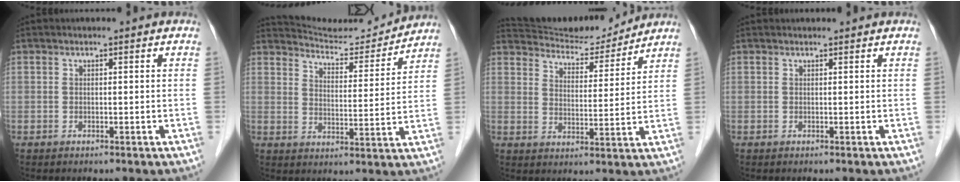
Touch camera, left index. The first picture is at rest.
{"total": 10.7, "force": [10.7, 0.1, 0.1], "torque": [-0.009, -0.009, 0.157]}
{"total": 12.2, "force": [11.9, 1.5, 1.9], "torque": [-0.033, -0.004, 0.182]}
{"total": 1.1, "force": [1.1, 0.2, 0.2], "torque": [-0.007, 0.013, 0.015]}